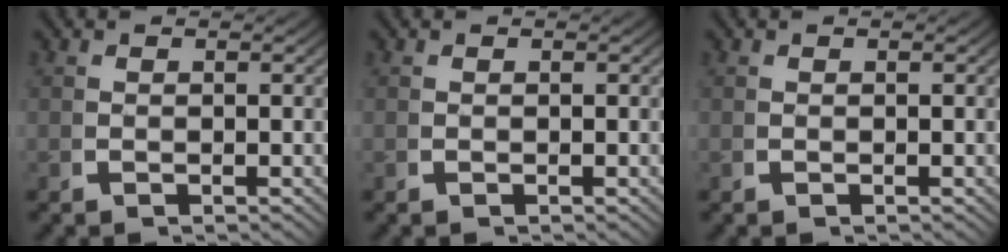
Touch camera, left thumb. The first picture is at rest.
{"total": 0.0}
{"total": 0.0}